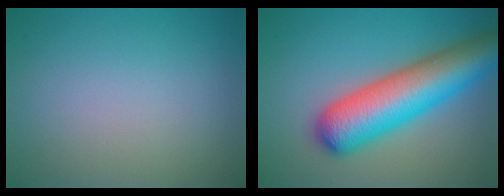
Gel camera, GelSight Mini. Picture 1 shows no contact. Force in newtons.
{"total": 10.1, "press": 10.1, "slide": 0.4}